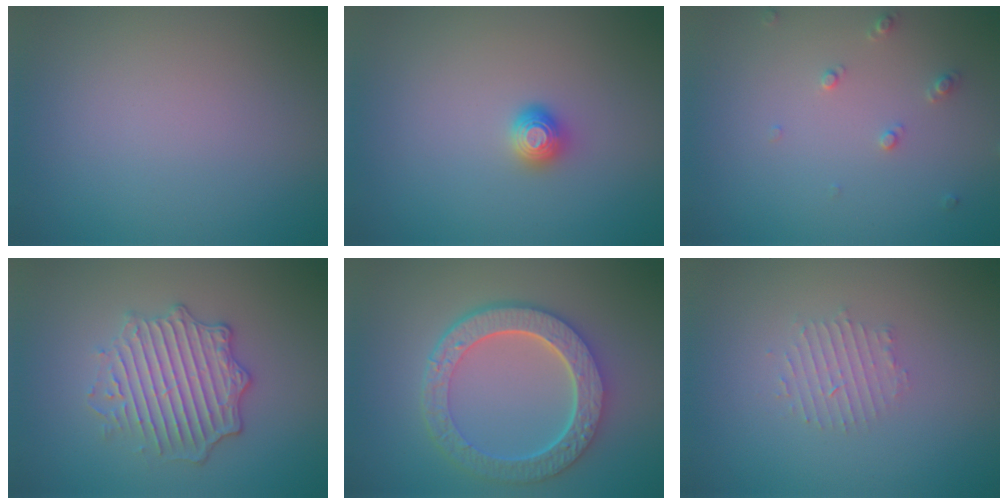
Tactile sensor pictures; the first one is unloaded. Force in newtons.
{"total": 1.2, "press": 1.2, "slide": 0.2}
{"total": 1.3, "press": 1.2, "slide": 0.3}
{"total": 4.5, "press": 4.0, "slide": 2.0}
{"total": 7.0, "press": 5.3, "slide": 4.5}
{"total": 1.8, "press": 1.7, "slide": 0.4}